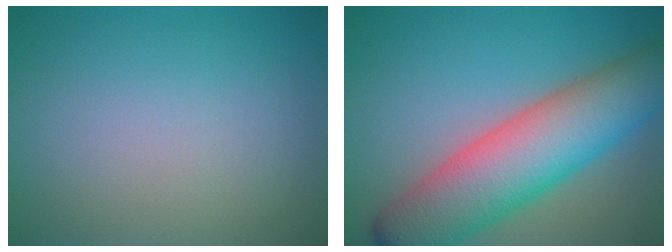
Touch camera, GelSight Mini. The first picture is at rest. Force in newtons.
{"total": 11.2, "press": 11.2, "slide": 0.3}